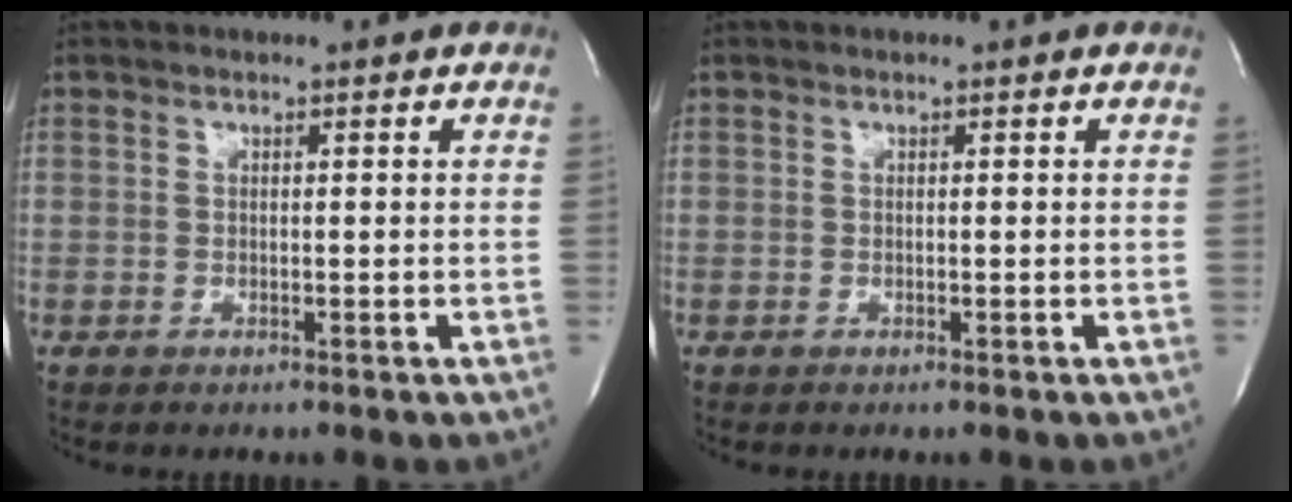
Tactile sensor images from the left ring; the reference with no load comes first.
{"total": 0.0}